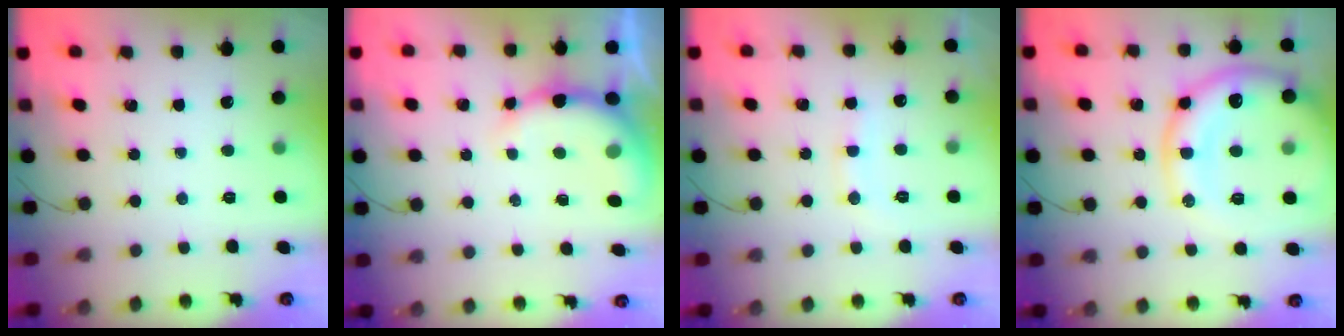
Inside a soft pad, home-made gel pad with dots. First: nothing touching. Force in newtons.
{"total": 8.6, "press": 8.6, "slide": 0.4}
{"total": 9.4, "press": 9.3, "slide": 1.3}
{"total": 16.2, "press": 16.0, "slide": 2.4}